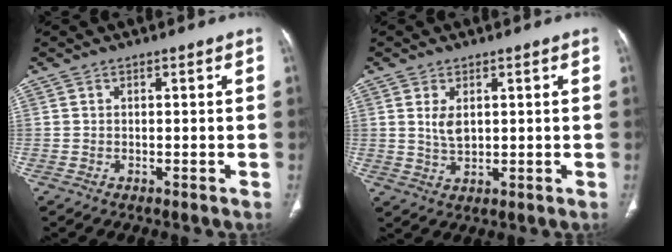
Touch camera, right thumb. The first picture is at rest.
{"total": 3.8, "force": [1.0, 2.1, 3.0], "torque": [-0.054, -0.010, 0.027]}